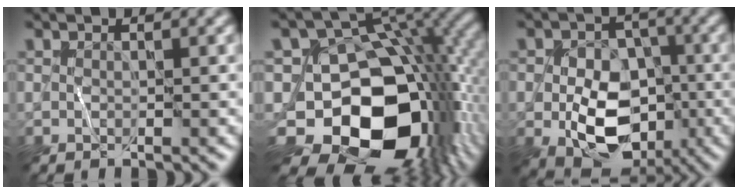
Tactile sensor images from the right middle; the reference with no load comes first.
{"total": 15.6, "force": [-4.9, 10.9, 9.9], "torque": [-0.136, -0.034, -0.073]}
{"total": 8.8, "force": [-2.4, 6.3, 5.7], "torque": [-0.097, -0.016, -0.044]}